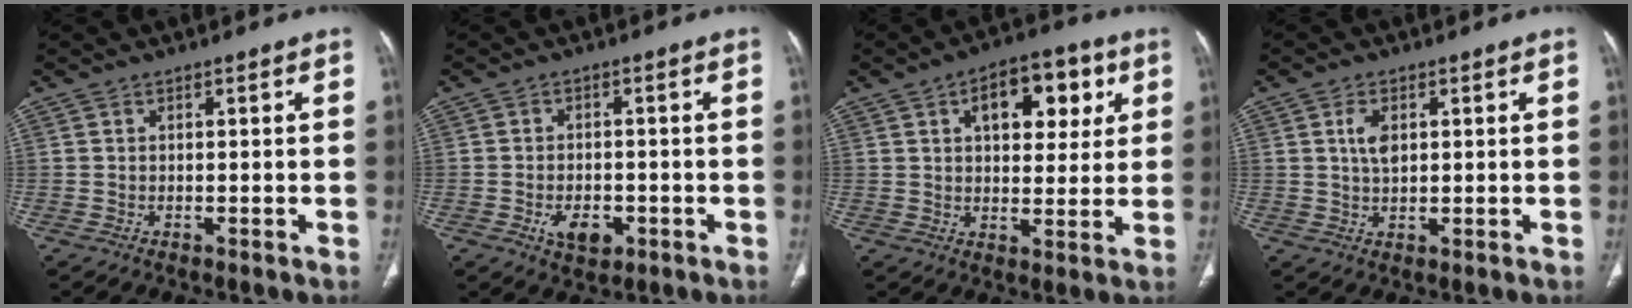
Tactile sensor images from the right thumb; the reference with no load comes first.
{"total": 5.4, "force": [-2.1, 3.3, 3.7], "torque": [-0.053, 0.006, -0.027]}
{"total": 13.1, "force": [4.9, 7.3, 9.7], "torque": [-0.094, -0.002, 0.070]}
{"total": 3.9, "force": [1.1, 2.2, 3.0], "torque": [-0.053, -0.002, 0.022]}